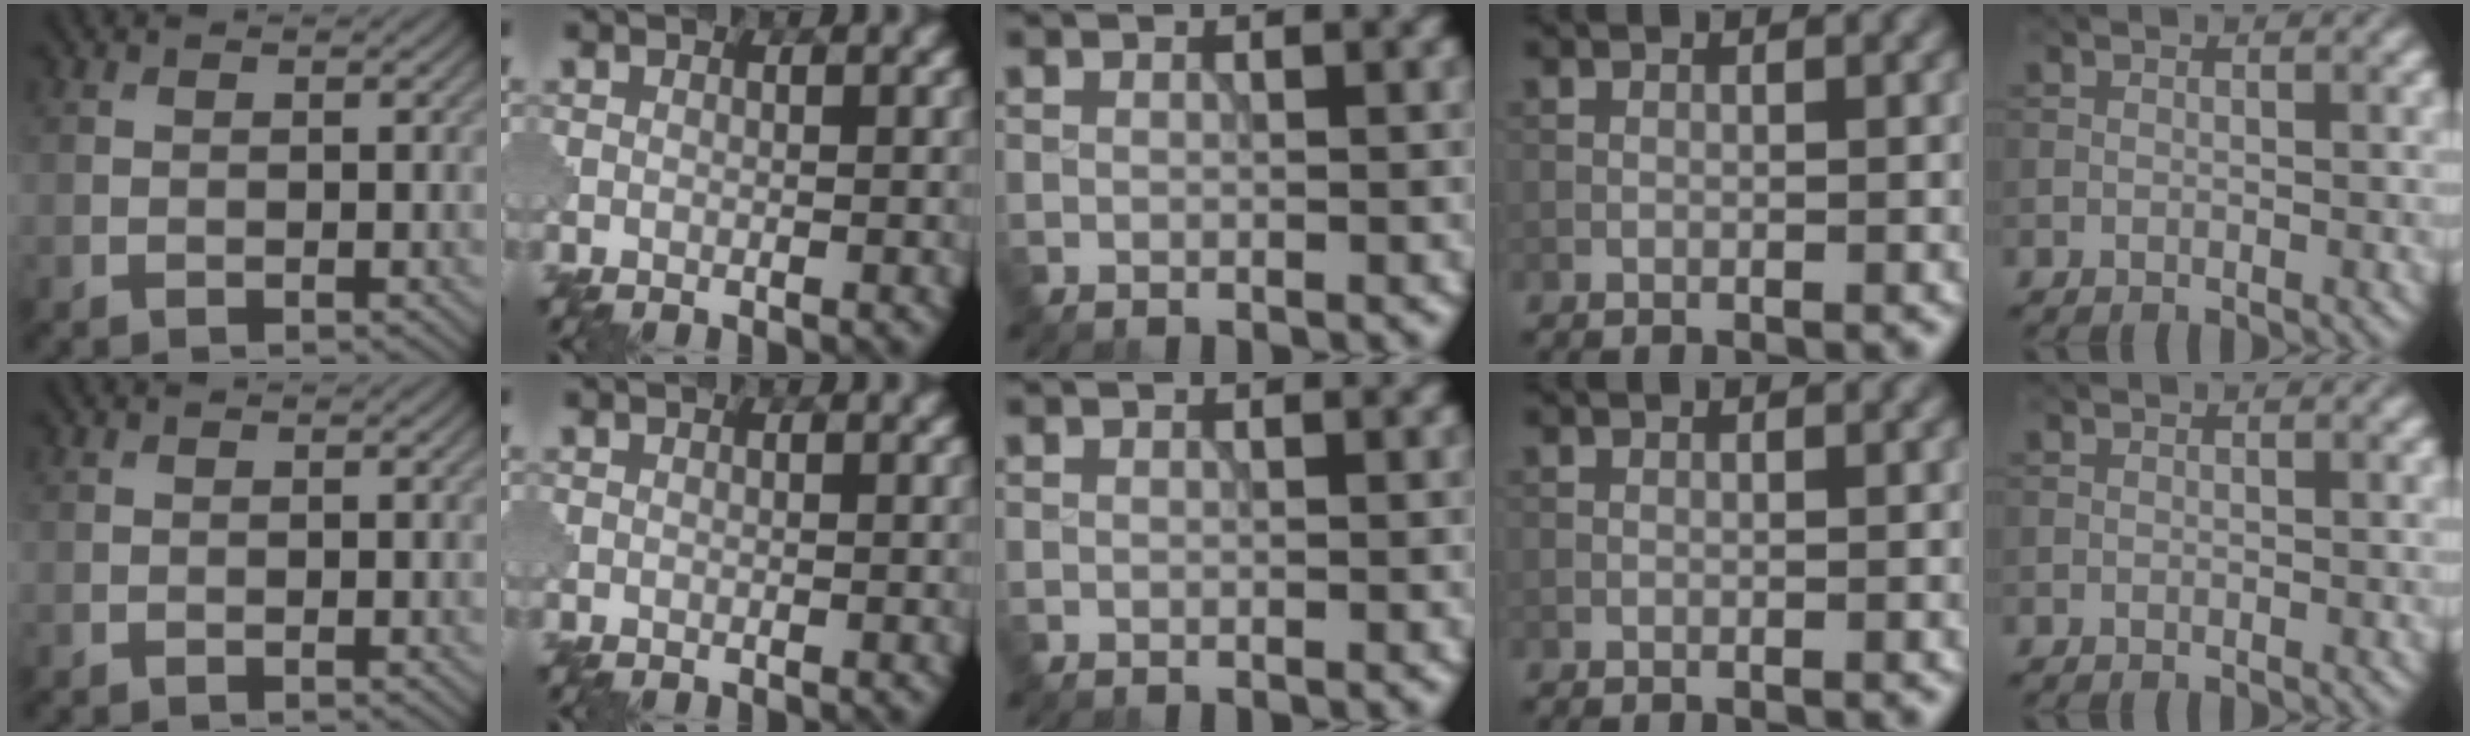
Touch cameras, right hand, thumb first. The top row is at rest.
{}